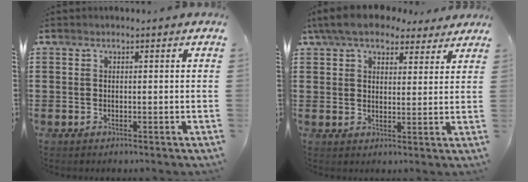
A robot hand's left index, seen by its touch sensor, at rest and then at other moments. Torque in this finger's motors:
{"motor_torque": [2.14, 0.00, 0.96, 0.21]}